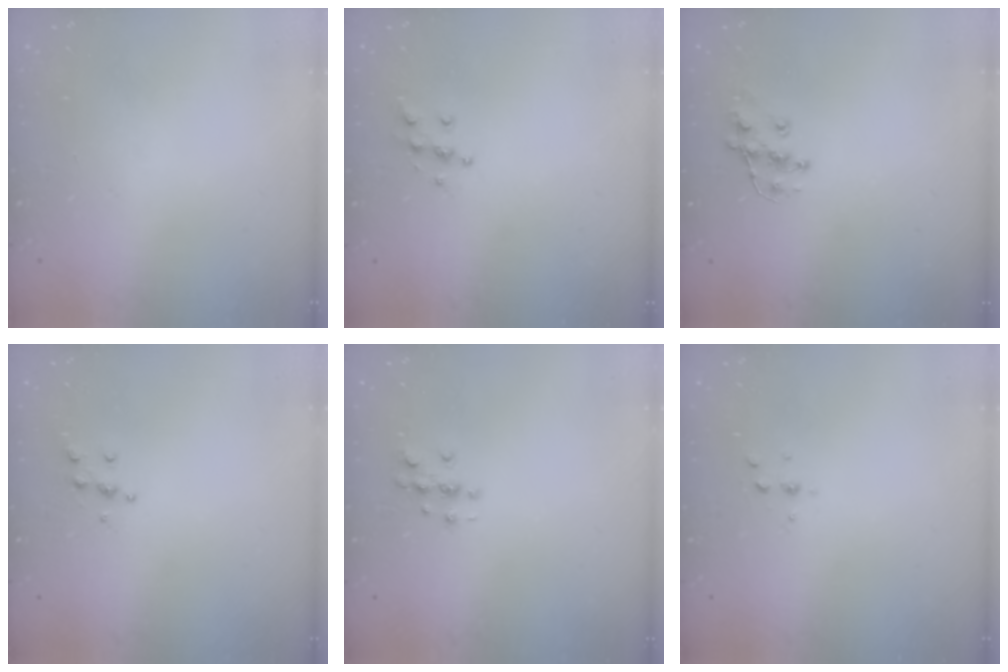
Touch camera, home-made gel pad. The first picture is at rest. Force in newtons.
{"total": 5.9, "press": 5.9, "slide": 0.5}
{"total": 8.8, "press": 8.8, "slide": 0.6}
{"total": 5.3, "press": 5.2, "slide": 0.5}
{"total": 3.6, "press": 3.6, "slide": 0.5}
{"total": 2.5, "press": 2.4, "slide": 0.2}